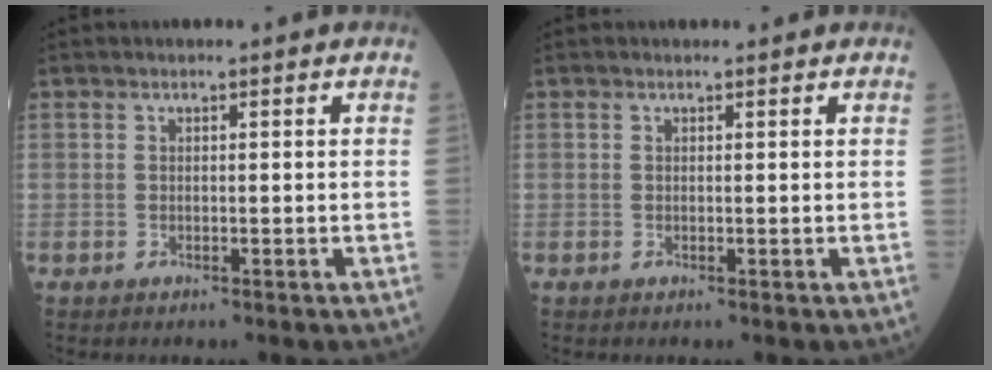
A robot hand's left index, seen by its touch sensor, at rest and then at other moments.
{"total": 0.5, "force": [0.5, 0.0, 0.1], "torque": [-0.006, 0.007, 0.010]}